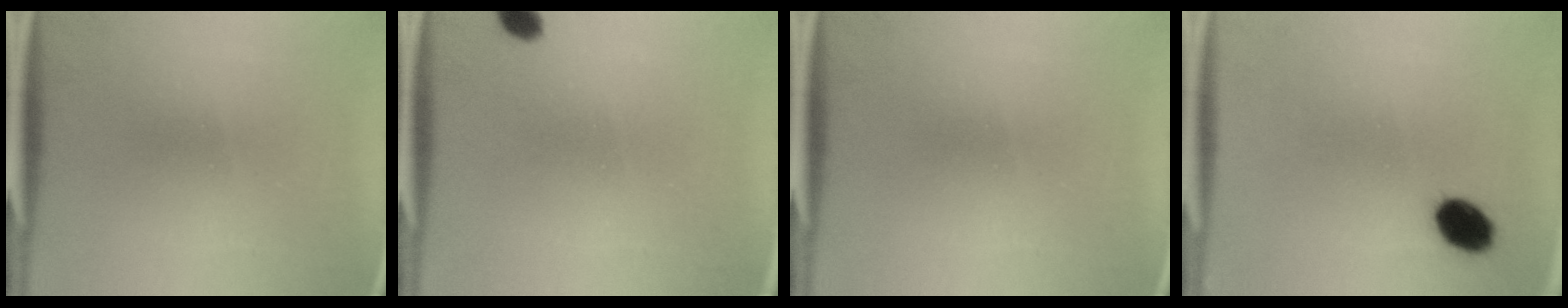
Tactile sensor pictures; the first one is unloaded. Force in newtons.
{"total": 2.3}
{"total": 0.0}
{"total": 6.2}